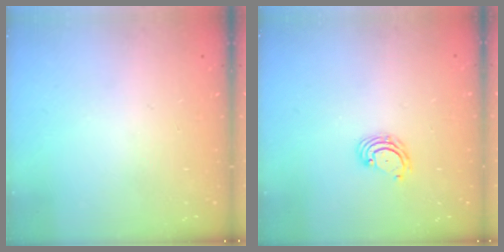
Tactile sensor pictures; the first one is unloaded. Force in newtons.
{"total": 2.8, "press": 2.8, "slide": 0.3}